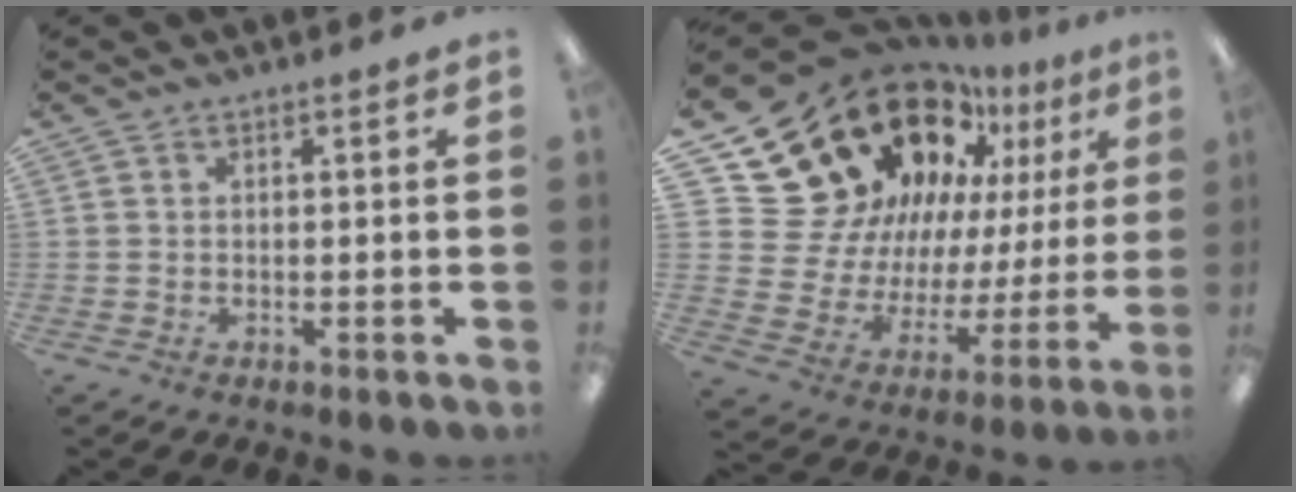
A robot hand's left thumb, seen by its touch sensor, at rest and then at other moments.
{"total": 24.7, "force": [16.9, 15.3, 9.7], "torque": [-0.171, -0.129, 0.339]}